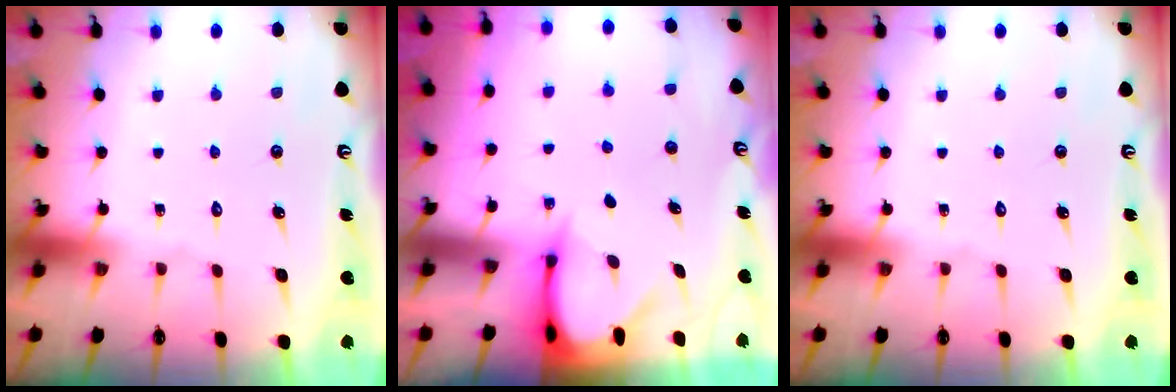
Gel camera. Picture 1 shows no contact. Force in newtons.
{"total": 3.4, "press": 3.4, "slide": 0.3}
{"total": 0.0}